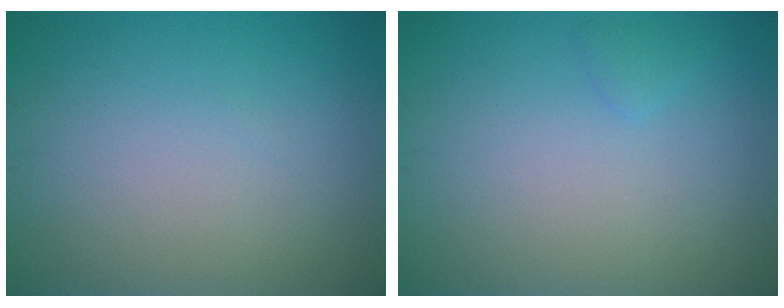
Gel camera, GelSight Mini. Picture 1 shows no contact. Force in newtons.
{"total": 0.7, "press": 0.7, "slide": 0.0}